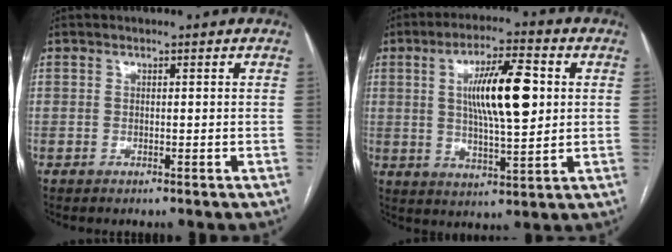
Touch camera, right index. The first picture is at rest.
{"total": 12.2, "force": [2.3, 2.6, 11.7], "torque": [-0.206, 0.008, 0.040]}